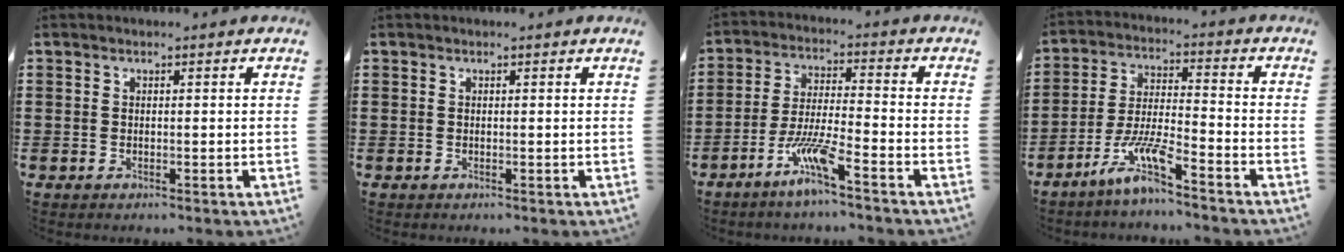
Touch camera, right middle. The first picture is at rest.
{"total": 0.0}
{"total": 7.2, "force": [-4.9, 0.4, 5.4], "torque": [-0.114, -0.012, -0.093]}
{"total": 8.1, "force": [-6.1, 0.7, 5.3], "torque": [-0.112, -0.009, -0.119]}